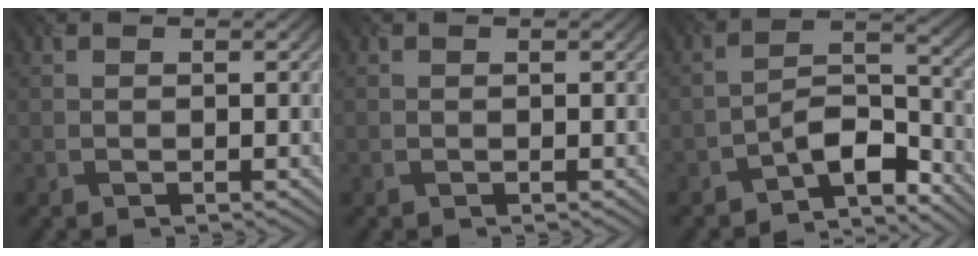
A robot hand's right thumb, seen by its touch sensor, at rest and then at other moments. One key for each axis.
{"total": 0.0}
{"total": 8.0, "fx": -6.4, "fy": 2.8, "fz": 3.9, "tx": -0.048, "ty": 0.012, "tz": -0.120}